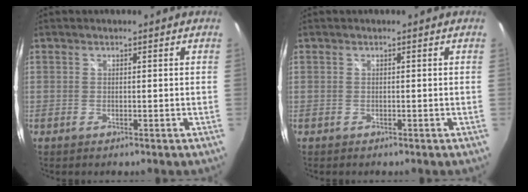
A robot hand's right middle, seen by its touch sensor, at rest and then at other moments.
{"total": 0.0}